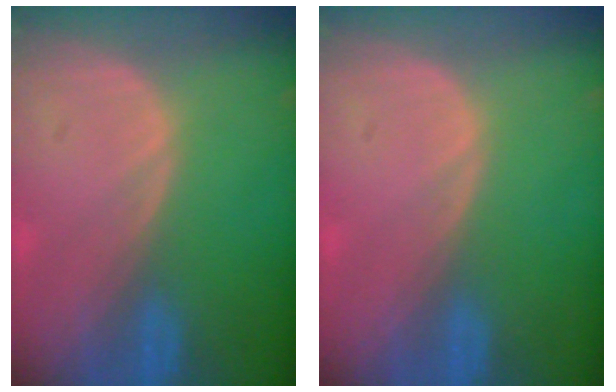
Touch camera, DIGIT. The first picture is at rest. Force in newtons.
{"total": 0.0}